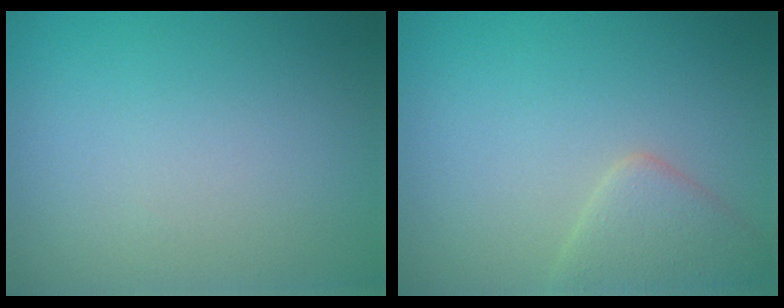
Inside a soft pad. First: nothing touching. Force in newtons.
{"total": 2.9, "press": 2.9, "slide": 0.2}